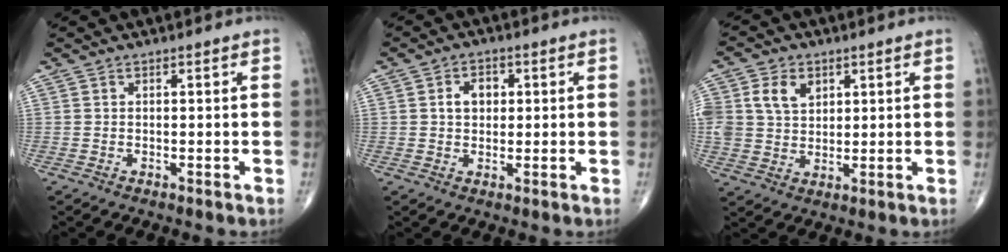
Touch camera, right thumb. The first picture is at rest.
{"total": 4.3, "force": [0.8, 3.2, 2.7], "torque": [-0.030, 0.007, 0.010]}
{"total": 8.7, "force": [3.1, 6.5, 4.8], "torque": [-0.084, -0.005, 0.065]}